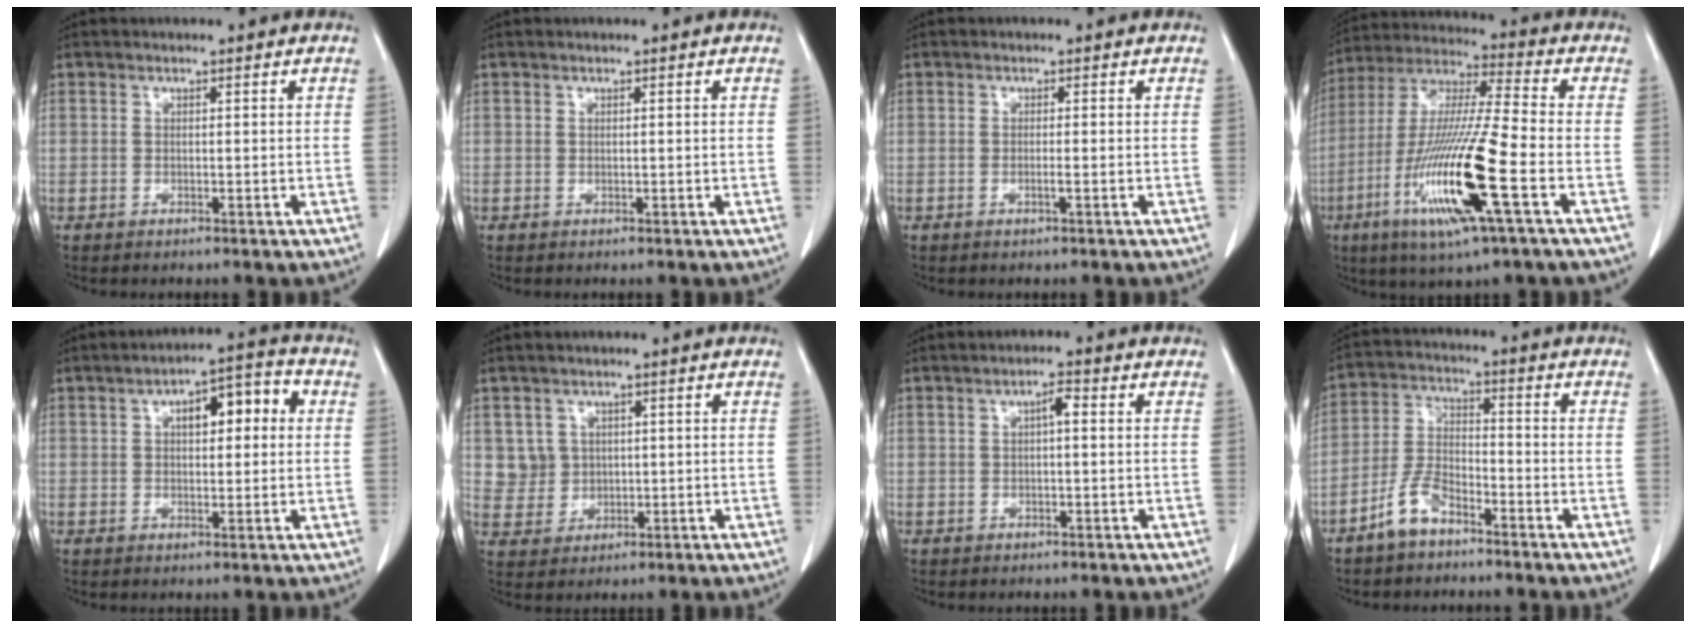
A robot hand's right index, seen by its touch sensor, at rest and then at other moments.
{"total": 0.0}
{"total": 1.0, "force": [-0.5, -0.2, 0.9], "torque": [-0.018, 0.000, -0.009]}
{"total": 18.4, "force": [-6.4, 0.4, 17.2], "torque": [-0.359, -0.025, -0.124]}
{"total": 7.9, "force": [1.9, 2.9, 7.1], "torque": [-0.099, 0.033, 0.023]}
{"total": 4.0, "force": [1.1, 3.9, 0.1], "torque": [0.004, 0.008, 0.027]}
{"total": 2.0, "force": [0.3, 0.5, 1.9], "torque": [-0.032, 0.005, 0.004]}
{"total": 6.8, "force": [-4.9, 2.8, 3.8], "torque": [-0.090, 0.006, -0.098]}